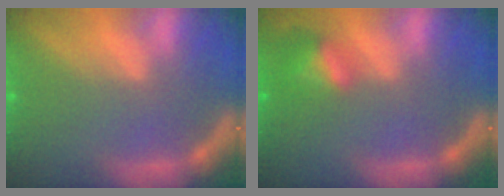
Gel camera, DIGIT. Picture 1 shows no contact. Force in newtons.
{"total": 2.9}